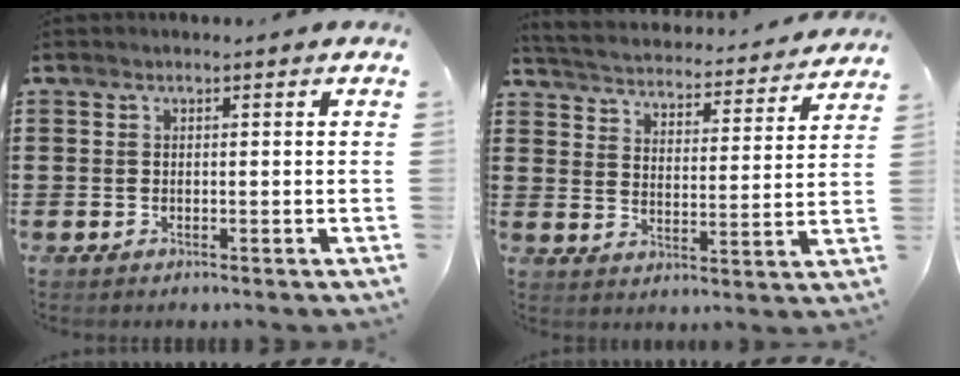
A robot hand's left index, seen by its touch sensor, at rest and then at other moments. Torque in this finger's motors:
{"motor_torque": [0.29, -1.85, -0.55, 0.04]}